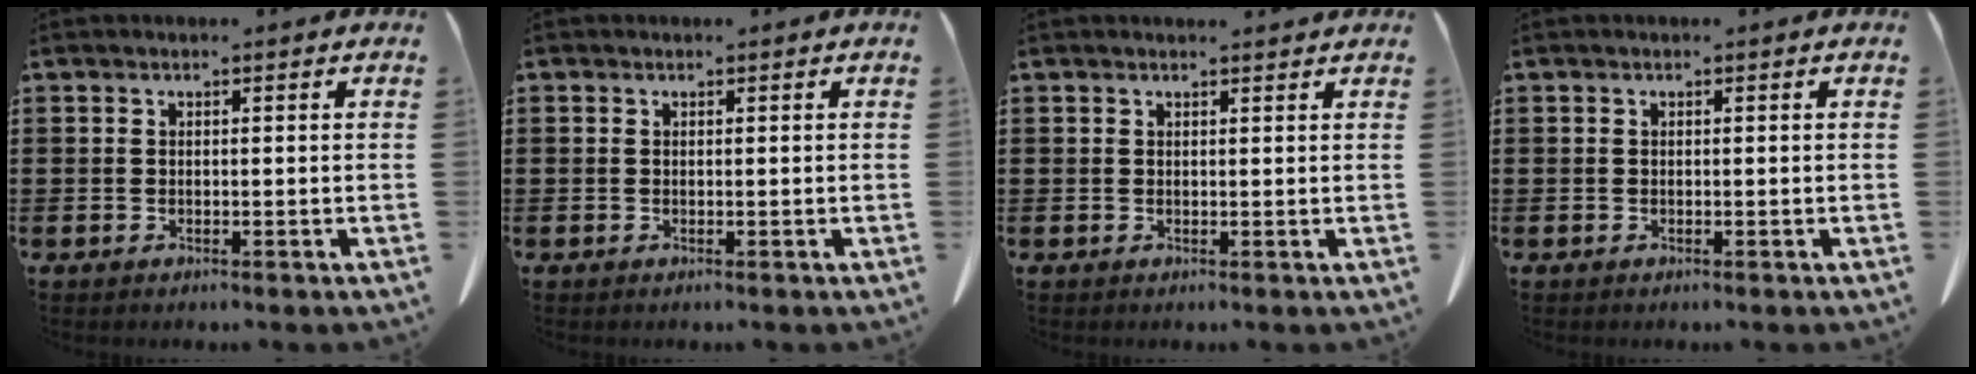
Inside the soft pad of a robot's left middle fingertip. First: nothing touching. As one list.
[{"total": 0.0}, {"total": 0.9, "force": [0.8, 0.0, 0.2], "torque": [-0.006, -0.001, 0.016]}, {"total": 0.0}]